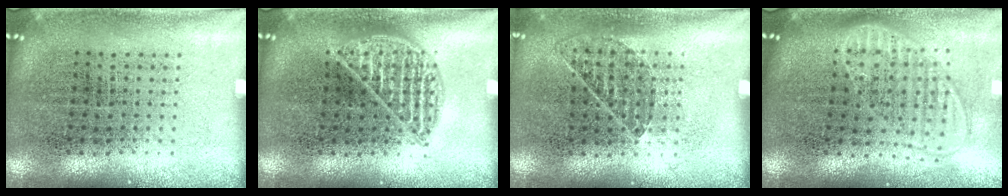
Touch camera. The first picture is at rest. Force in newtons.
{"total": 1.0, "press": 1.0, "slide": 0.1}
{"total": 0.9, "press": 0.7, "slide": 0.5}
{"total": 1.9, "press": 1.6, "slide": 1.1}